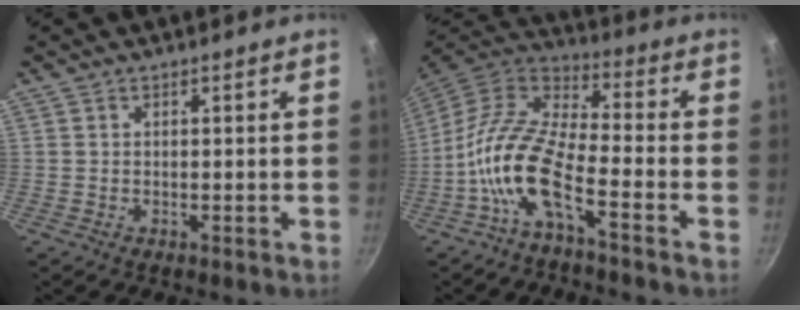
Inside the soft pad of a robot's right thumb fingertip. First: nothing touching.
{"total": 13.3, "force": [-5.6, 4.5, 11.1], "torque": [-0.221, 0.053, -0.123]}